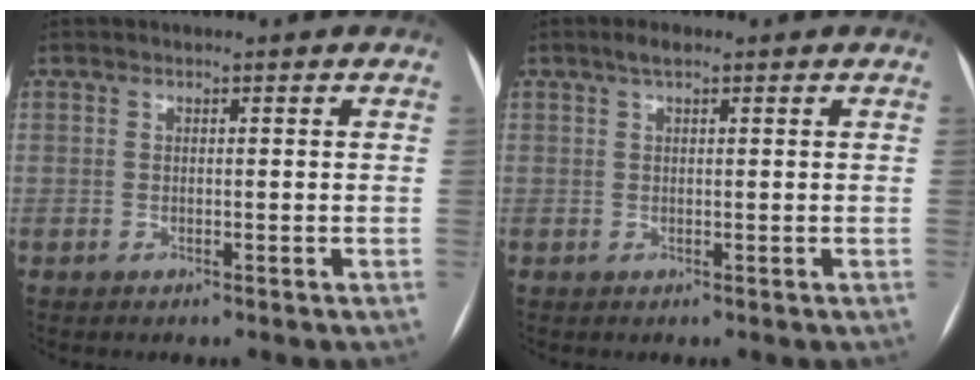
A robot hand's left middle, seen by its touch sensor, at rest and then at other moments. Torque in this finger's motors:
{"motor_torque": [0.23, -0.30, 0.10, 0.04]}